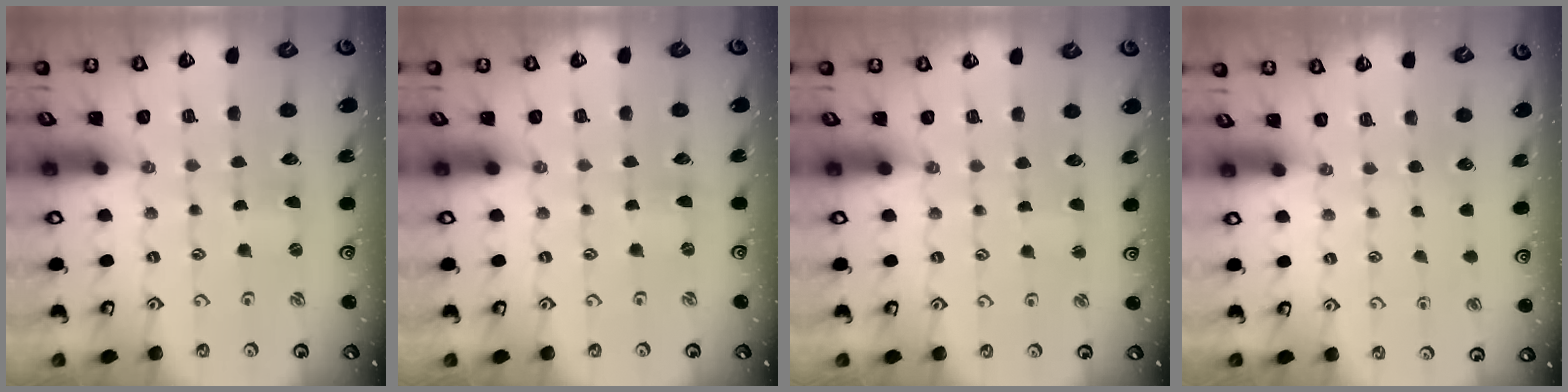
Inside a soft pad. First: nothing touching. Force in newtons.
{"total": 0.0}
{"total": 1.5, "press": 1.5, "slide": 0.3}
{"total": 0.0}